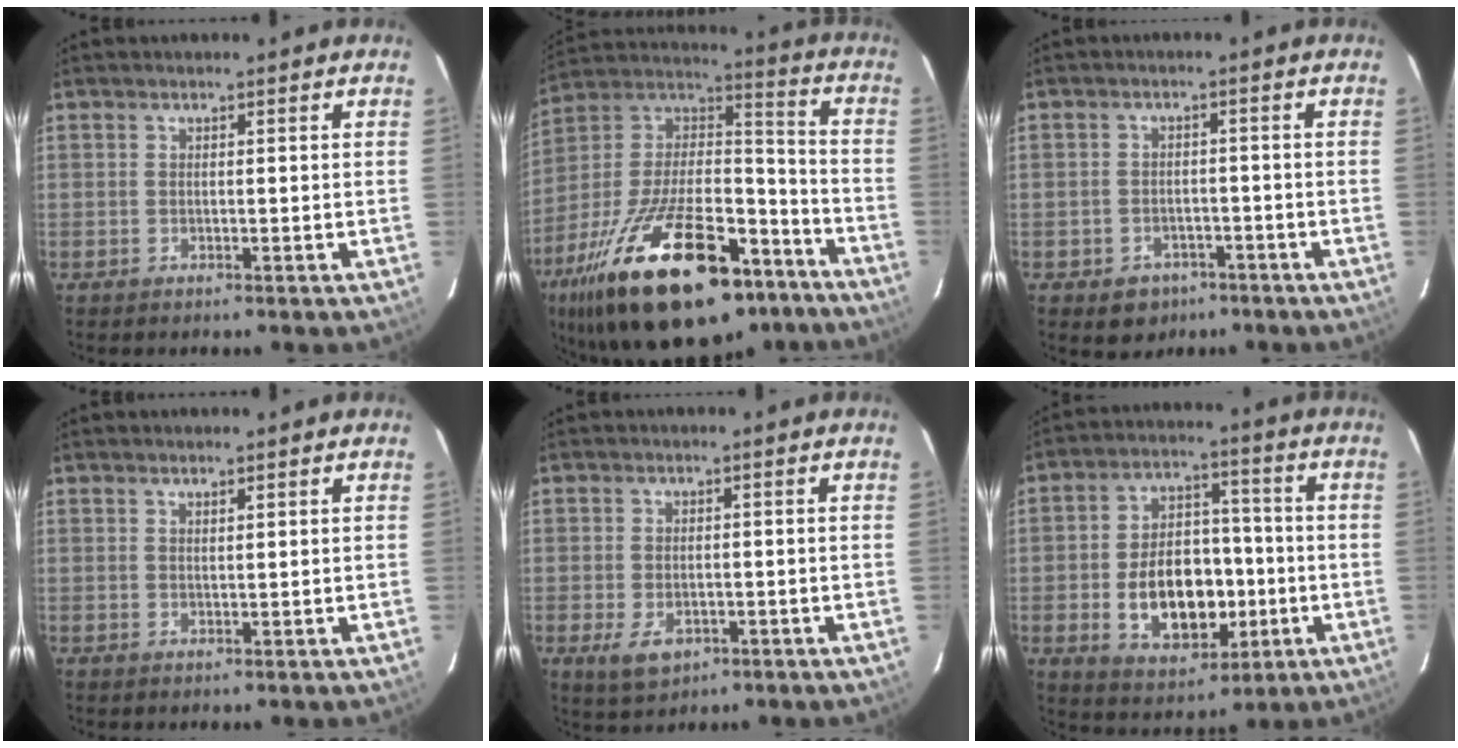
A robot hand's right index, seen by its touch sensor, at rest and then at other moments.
{"total": 35.3, "force": [-21.9, 14.7, 23.3], "torque": [-0.432, -0.011, -0.328]}
{"total": 5.5, "force": [-3.2, 4.2, 1.4], "torque": [-0.039, 0.010, -0.033]}
{"total": 1.0, "force": [0.9, 0.0, 0.5], "torque": [-0.010, -0.001, 0.016]}
{"total": 5.5, "force": [-2.2, 3.4, 3.7], "torque": [-0.082, -0.012, -0.032]}
{"total": 14.9, "force": [-3.3, 9.5, 11.0], "torque": [-0.212, 0.020, -0.033]}